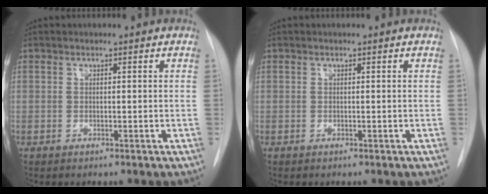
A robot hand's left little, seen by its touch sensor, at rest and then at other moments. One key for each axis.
{"total": 0.0}